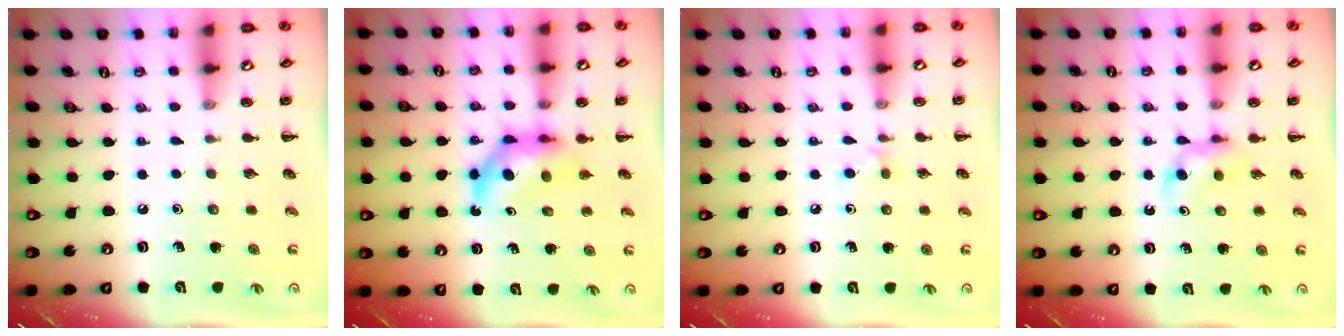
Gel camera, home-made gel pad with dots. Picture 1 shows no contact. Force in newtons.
{"total": 6.7, "press": 6.5, "slide": 1.5}
{"total": 4.3, "press": 4.1, "slide": 1.6}
{"total": 3.4, "press": 3.1, "slide": 1.5}